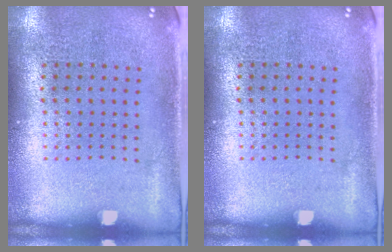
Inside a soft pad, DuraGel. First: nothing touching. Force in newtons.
{"total": 0.0}